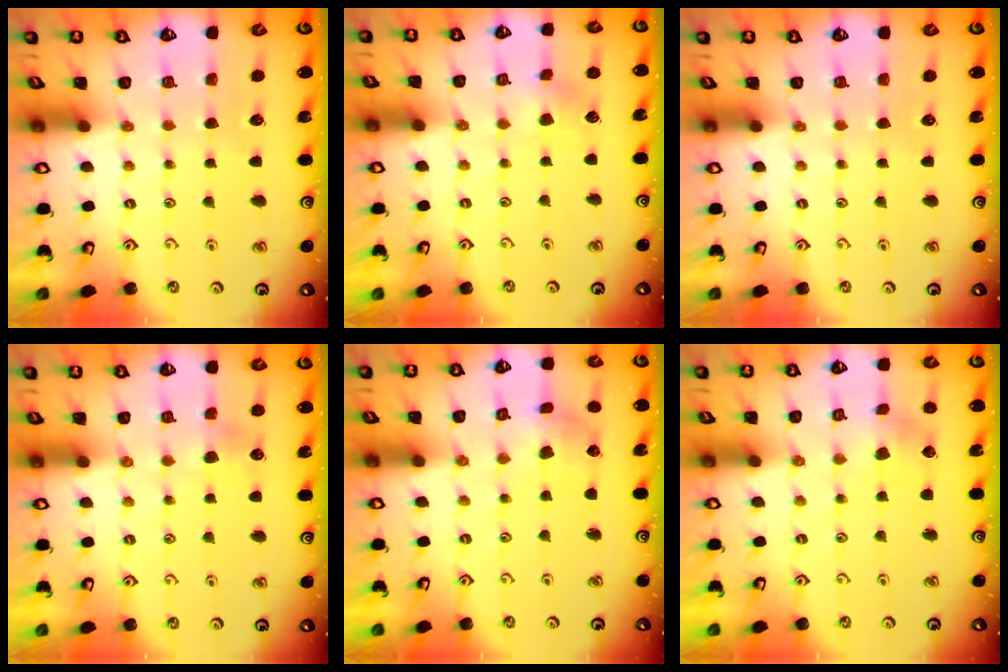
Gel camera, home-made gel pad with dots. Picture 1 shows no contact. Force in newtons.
{"total": 2.9, "press": 2.9, "slide": 0.3}
{"total": 0.0}
{"total": 3.6, "press": 3.5, "slide": 0.8}
{"total": 2.5, "press": 2.4, "slide": 0.5}
{"total": 2.6, "press": 2.6, "slide": 0.4}